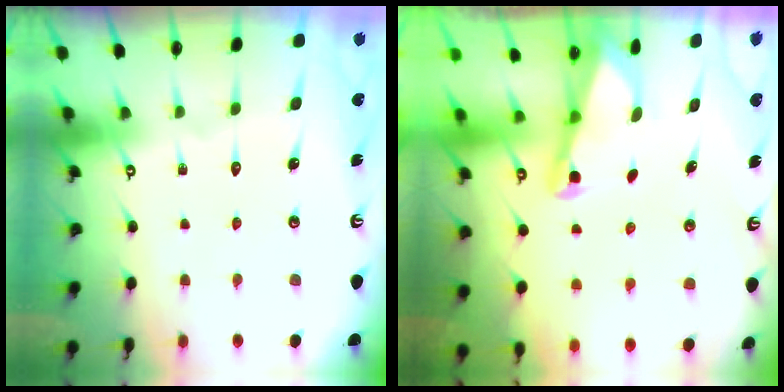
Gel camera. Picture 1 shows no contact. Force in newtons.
{"total": 2.0, "press": 2.0, "slide": 0.4}